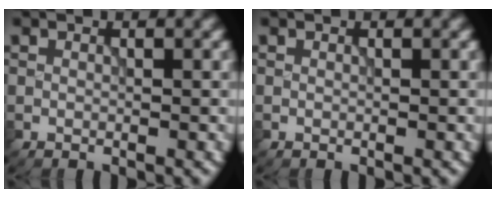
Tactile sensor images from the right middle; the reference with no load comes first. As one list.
[{"total": 0.0}]